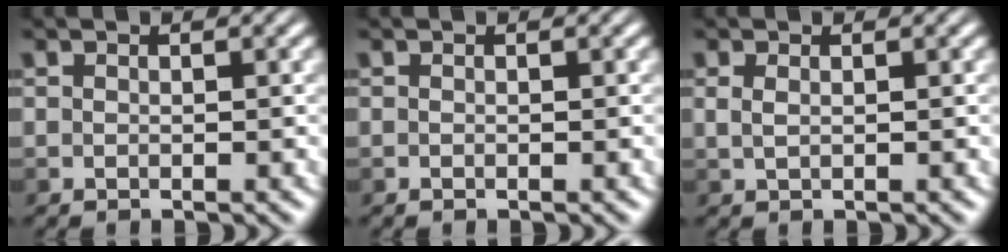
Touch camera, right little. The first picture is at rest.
{"total": 0.0}
{"total": 1.1, "force": [-0.1, 0.6, 1.0], "torque": [-0.024, 0.000, -0.001]}